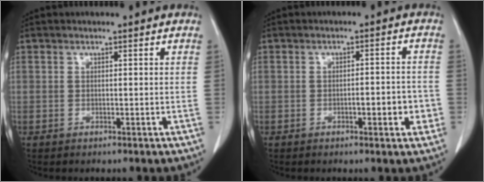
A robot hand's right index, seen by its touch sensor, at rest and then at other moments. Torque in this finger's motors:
{"motor_torque": [0.28, -0.25, 0.22, 0.04]}